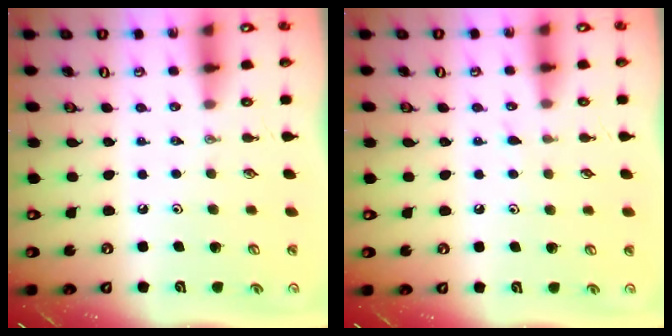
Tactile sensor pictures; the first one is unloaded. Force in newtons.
{"total": 5.2, "press": 5.1, "slide": 0.6}